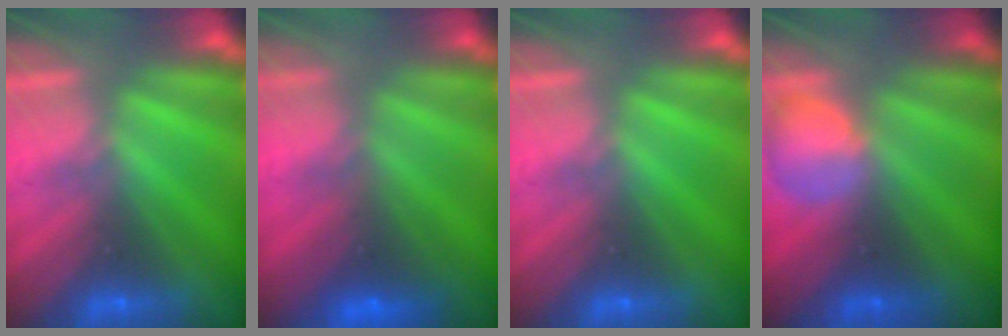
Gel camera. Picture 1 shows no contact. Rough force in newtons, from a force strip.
{"total": 6.8}
{"total": 0.0}
{"total": 2.4}